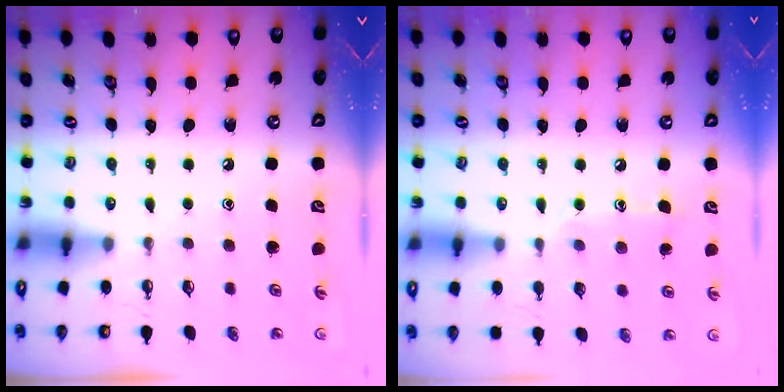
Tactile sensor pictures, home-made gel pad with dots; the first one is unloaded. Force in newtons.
{"total": 8.2, "press": 8.1, "slide": 0.7}